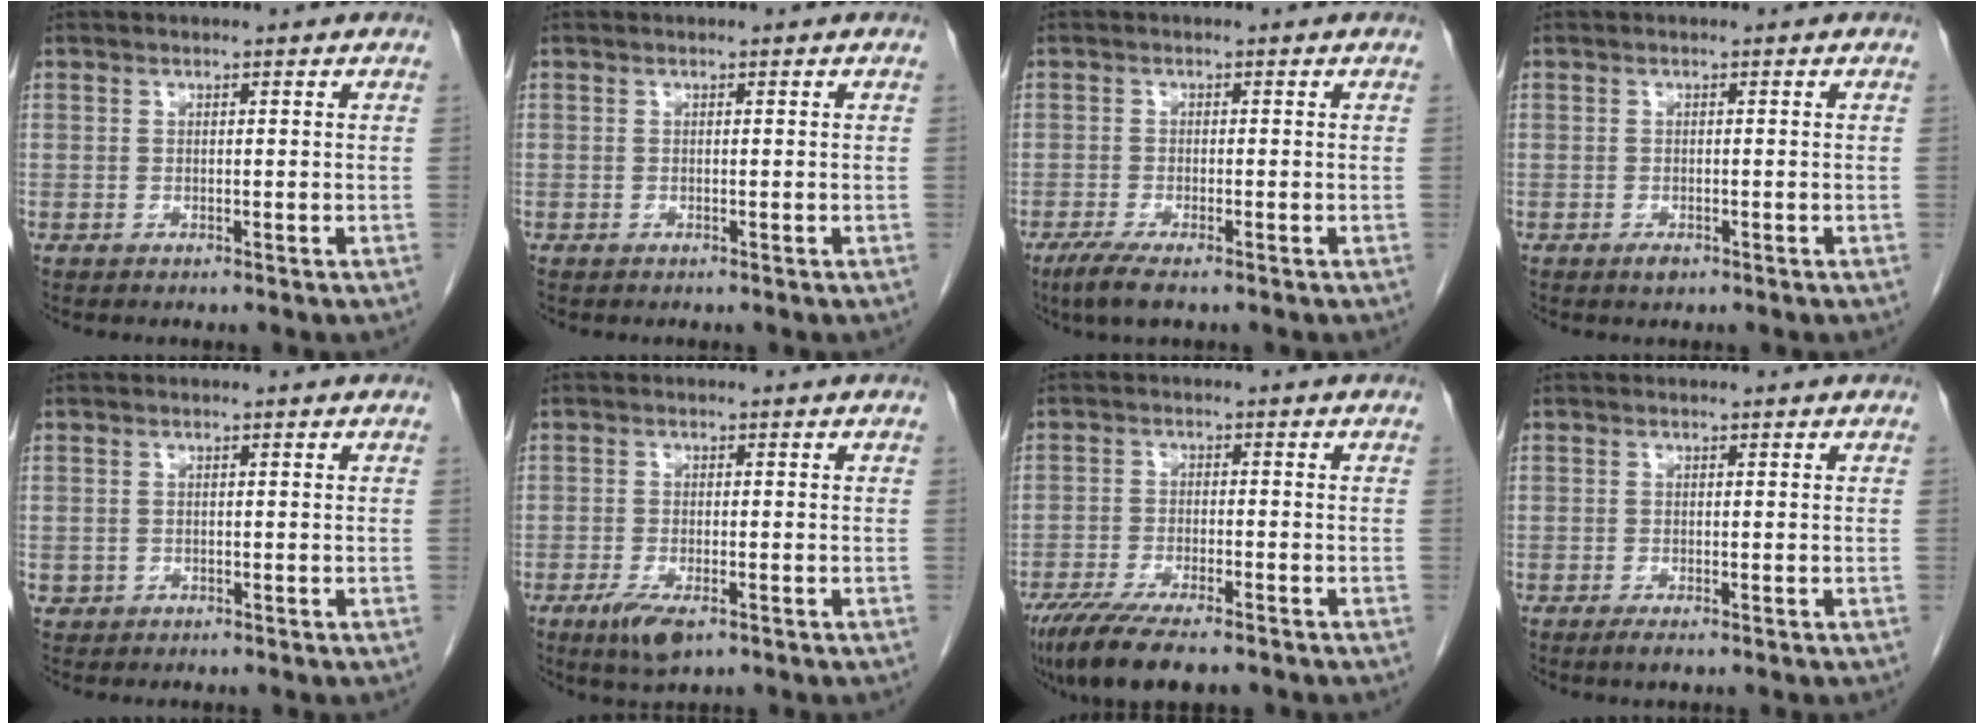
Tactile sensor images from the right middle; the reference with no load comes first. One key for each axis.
{"total": 0.0}
{"total": 4.3, "fx": -2.9, "fy": 0.6, "fz": 3.1, "tx": -0.063, "ty": -0.014, "tz": -0.051}
{"total": 1.1, "fx": -0.7, "fy": 0.5, "fz": 0.7, "tx": -0.012, "ty": 0.000, "tz": -0.007}
{"total": 0.8, "fx": -0.2, "fy": 0.8, "fz": 0.1, "tx": 0.002, "ty": 0.005, "tz": -0.001}
{"total": 4.9, "fx": -2.7, "fy": 1.6, "fz": 3.8, "tx": -0.073, "ty": -0.009, "tz": -0.041}
{"total": 11.8, "fx": -9.1, "fy": 2.4, "fz": 7.1, "tx": -0.118, "ty": -0.025, "tz": -0.145}
{"total": 1.5, "fx": -0.9, "fy": 0.2, "fz": 1.1, "tx": -0.022, "ty": -0.005, "tz": -0.014}